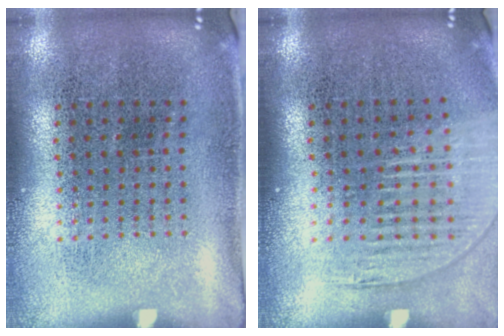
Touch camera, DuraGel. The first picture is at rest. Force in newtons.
{"total": 1.2, "press": 1.1, "slide": 0.5}